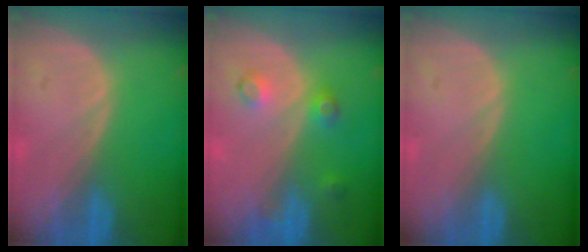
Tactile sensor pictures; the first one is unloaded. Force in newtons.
{"total": 3.5, "press": 3.2, "slide": 1.4}
{"total": 0.0}